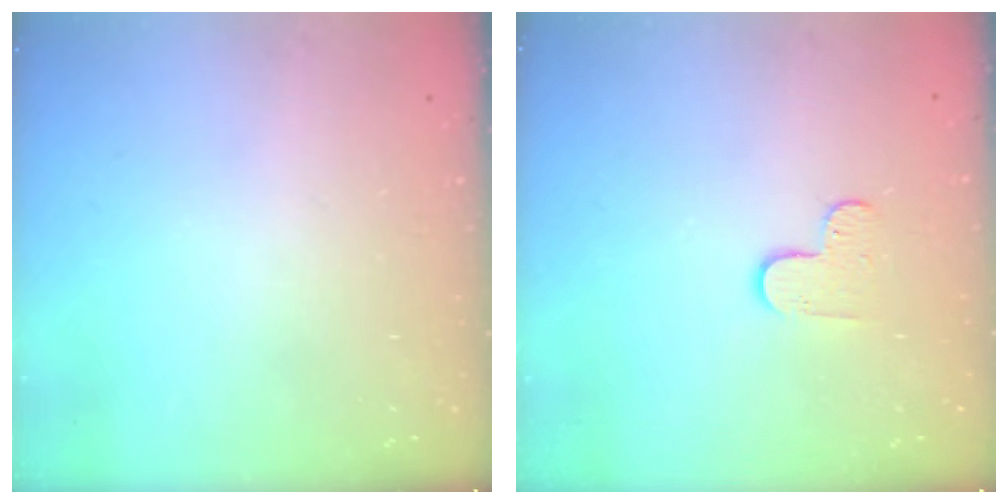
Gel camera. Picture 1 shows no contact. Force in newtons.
{"total": 5.8, "press": 5.8, "slide": 0.6}